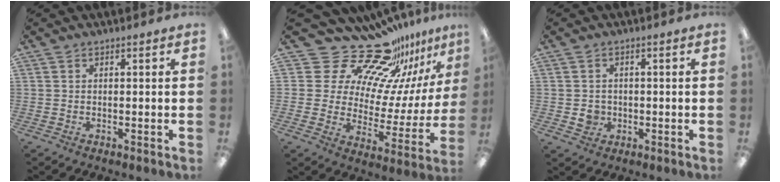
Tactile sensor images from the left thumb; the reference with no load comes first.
{"total": 23.5, "force": [19.1, 10.6, 8.7], "torque": [-0.140, -0.146, 0.339]}
{"total": 3.5, "force": [-0.5, 3.3, 1.0], "torque": [-0.002, -0.001, -0.010]}